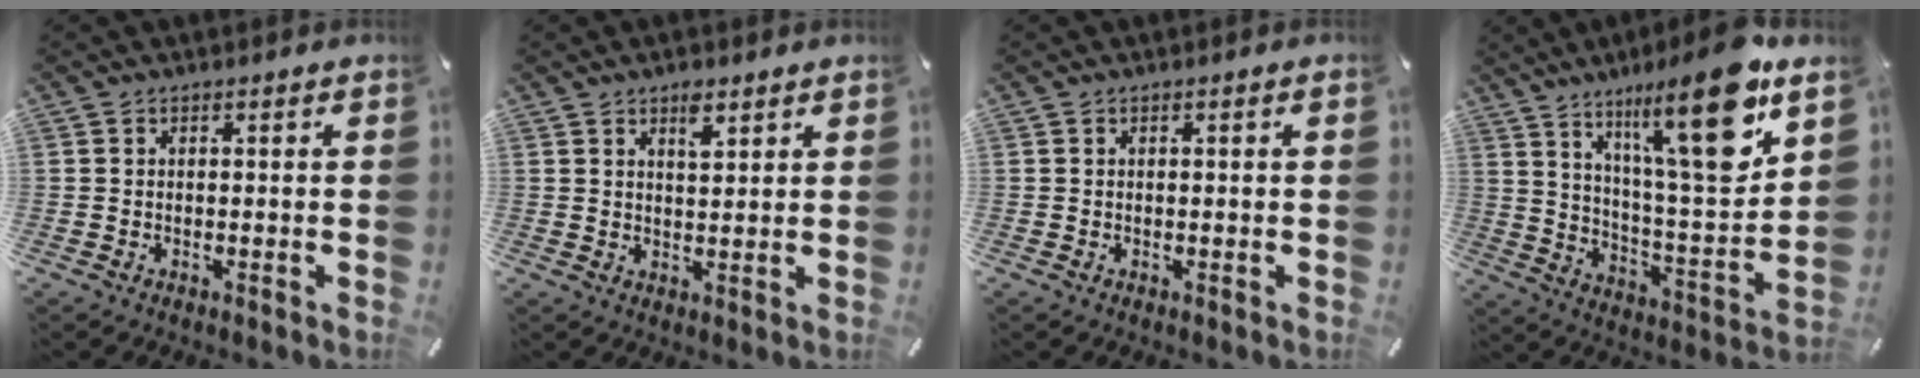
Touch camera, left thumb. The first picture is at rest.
{"total": 3.7, "force": [2.4, 1.4, 2.4], "torque": [-0.028, -0.012, 0.039]}
{"total": 0.6, "force": [0.1, -0.1, 0.6], "torque": [-0.010, -0.001, 0.002]}
{"total": 21.4, "force": [13.1, 5.1, 16.1], "torque": [-0.254, -0.077, 0.201]}